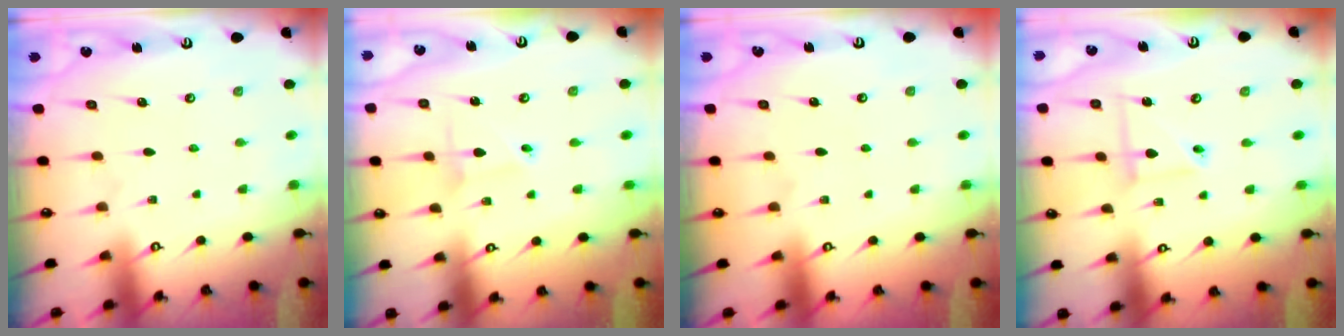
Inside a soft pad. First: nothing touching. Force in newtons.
{"total": 2.2, "press": 2.2, "slide": 0.1}
{"total": 0.0}
{"total": 5.1, "press": 5.1, "slide": 0.2}